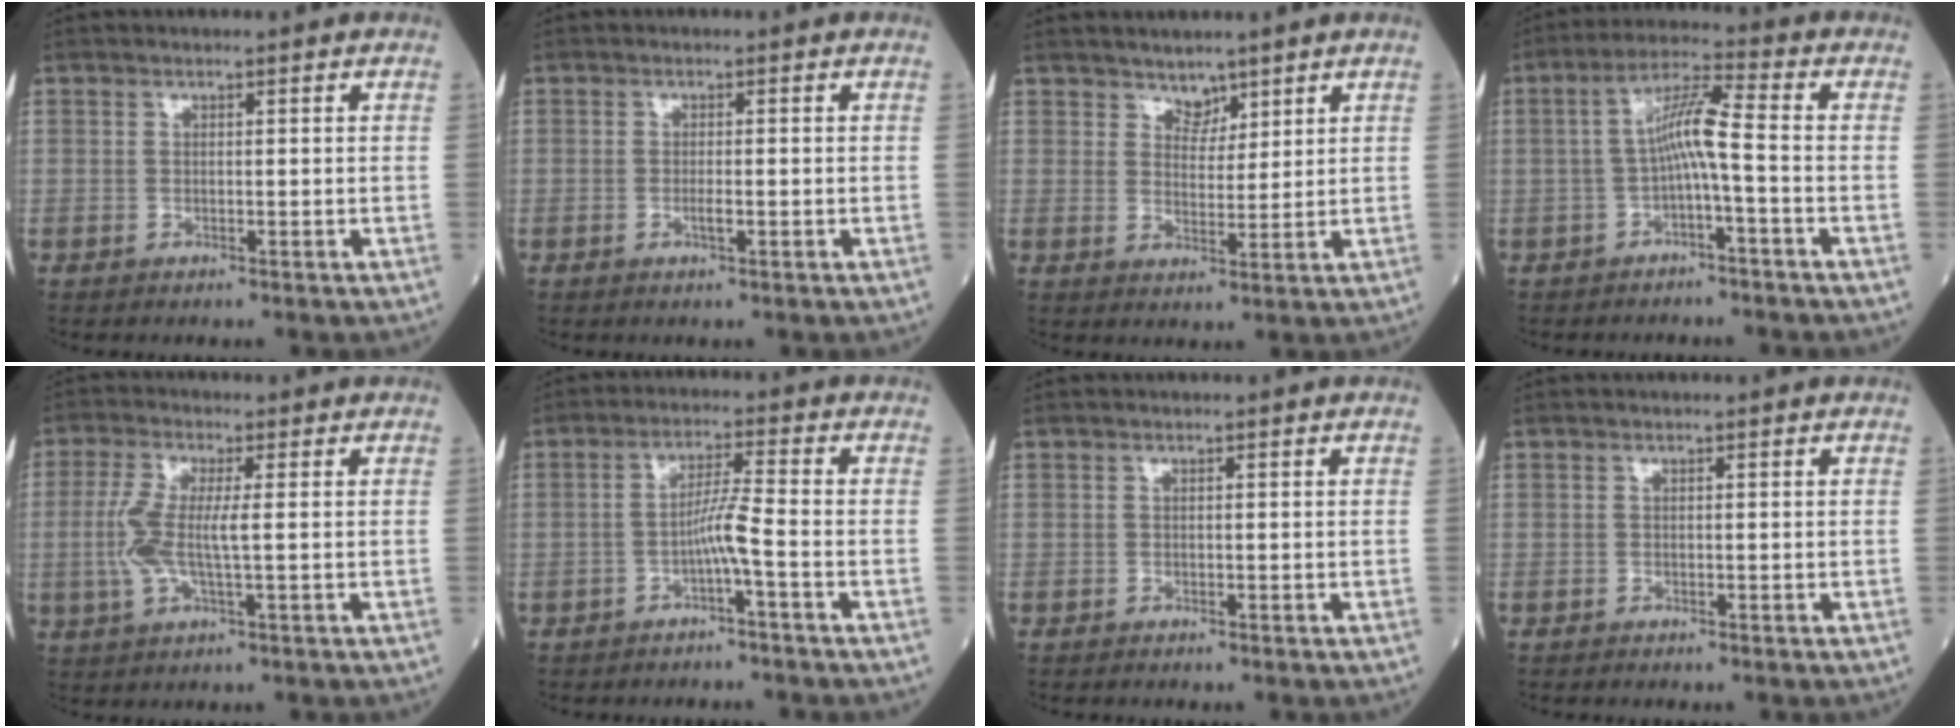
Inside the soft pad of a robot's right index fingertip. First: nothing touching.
{"total": 1.3, "force": [-0.4, 0.1, 1.2], "torque": [-0.026, -0.001, -0.008]}
{"total": 3.1, "force": [2.6, 1.6, 0.6], "torque": [-0.006, 0.001, 0.045]}
{"total": 6.2, "force": [-1.1, 0.1, 6.1], "torque": [-0.114, 0.024, -0.019]}
{"total": 6.4, "force": [-0.1, 1.0, 6.3], "torque": [-0.152, 0.001, -0.007]}
{"total": 4.0, "force": [-1.7, -0.7, 3.6], "torque": [-0.066, 0.007, -0.032]}
{"total": 0.0}
{"total": 0.0}